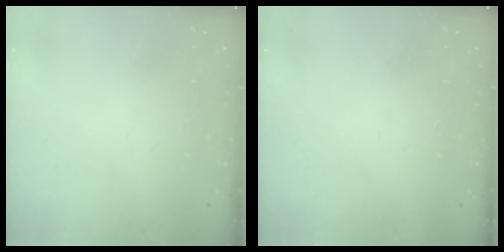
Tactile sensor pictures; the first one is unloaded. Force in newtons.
{"total": 1.6, "press": 1.6, "slide": 0.1}